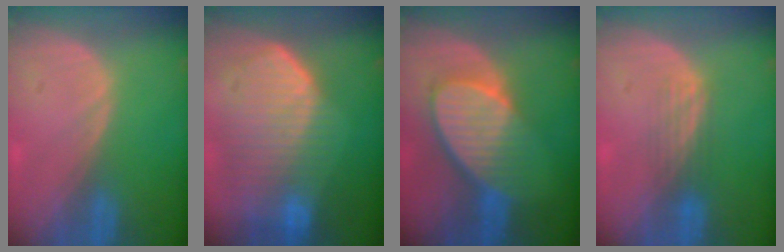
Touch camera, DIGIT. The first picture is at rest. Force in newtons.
{"total": 10.8, "press": 9.5, "slide": 5.2}
{"total": 9.0, "press": 8.1, "slide": 3.9}
{"total": 2.7, "press": 2.6, "slide": 0.8}